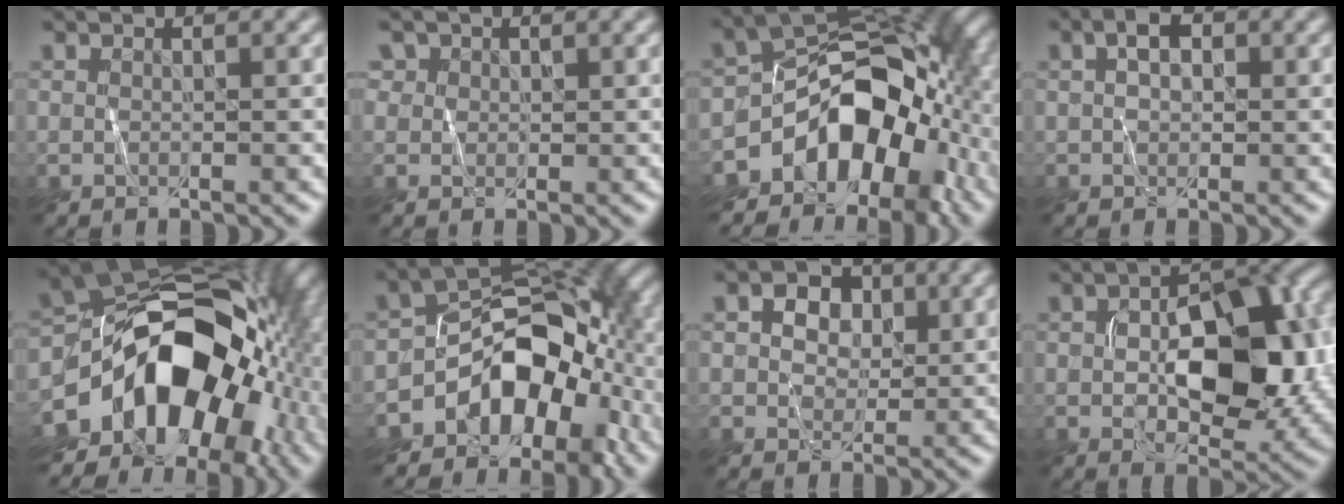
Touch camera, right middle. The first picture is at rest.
{"total": 2.4, "force": [1.1, 2.1, 0.4], "torque": [-0.008, 0.012, 0.010]}
{"total": 10.9, "force": [-4.9, 7.0, 6.8], "torque": [-0.081, 0.009, -0.094]}
{"total": 1.6, "force": [0.6, 1.1, 1.0], "torque": [-0.013, 0.012, 0.006]}
{"total": 15.5, "force": [-4.6, 10.7, 10.3], "torque": [-0.129, 0.000, -0.089]}
{"total": 9.8, "force": [-4.7, 6.3, 5.9], "torque": [-0.067, 0.010, -0.088]}
{"total": 3.2, "force": [1.2, 2.5, 1.6], "torque": [-0.022, 0.014, 0.009]}
{"total": 10.0, "force": [0.4, 5.5, 8.3], "torque": [-0.122, 0.014, 0.010]}